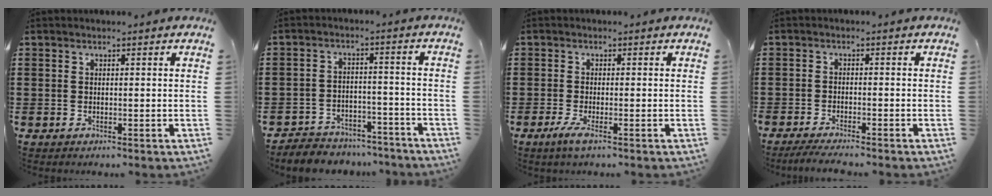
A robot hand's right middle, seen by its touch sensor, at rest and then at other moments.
{"total": 4.5, "force": [-4.4, 0.9, 0.0], "torque": [-0.004, 0.008, -0.094]}
{"total": 2.3, "force": [-0.9, 0.2, 2.1], "torque": [-0.051, -0.011, -0.021]}
{"total": 2.4, "force": [-2.2, 0.0, 0.9], "torque": [-0.015, 0.002, -0.043]}